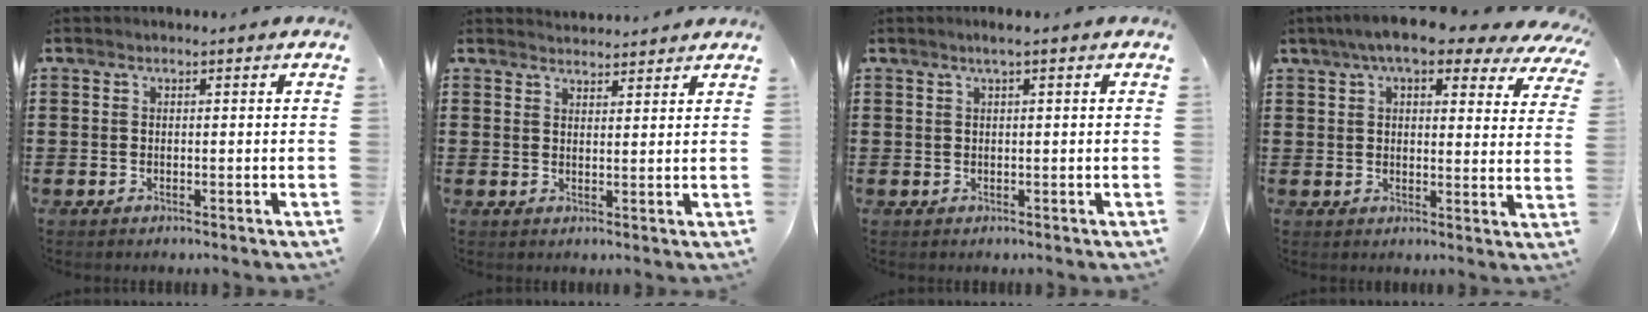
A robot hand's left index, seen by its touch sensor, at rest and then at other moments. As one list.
[{"total": 2.3, "force": [2.3, 0.0, -0.2], "torque": [-0.003, -0.005, 0.045]}, {"total": 1.3, "force": [0.6, 0.0, 1.2], "torque": [-0.022, 0.000, 0.011]}, {"total": 8.0, "force": [6.2, 1.8, 4.6], "torque": [-0.092, -0.016, 0.108]}]